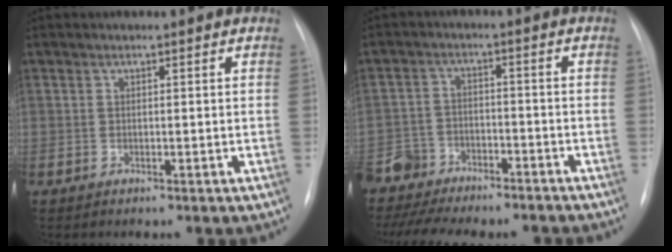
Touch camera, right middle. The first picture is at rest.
{"total": 13.1, "force": [-12.0, 3.8, 3.8], "torque": [-0.077, 0.015, -0.186]}